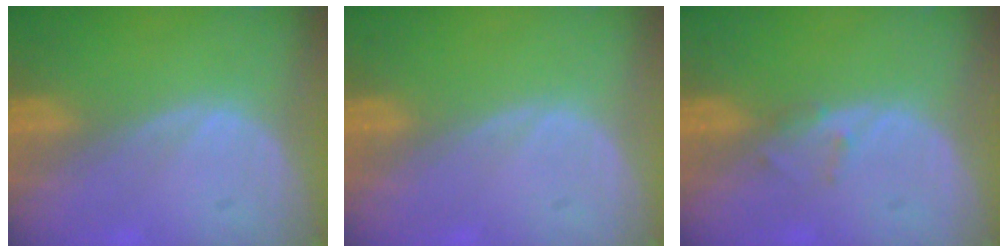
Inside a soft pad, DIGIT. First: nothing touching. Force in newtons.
{"total": 0.0}
{"total": 1.3, "press": 1.1, "slide": 0.8}